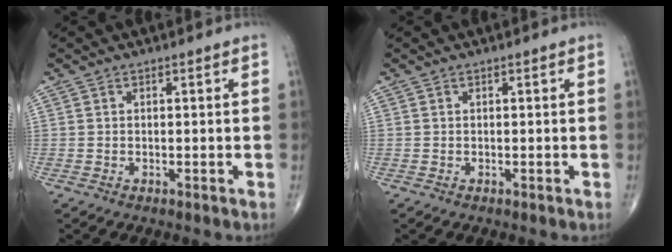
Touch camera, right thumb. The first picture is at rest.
{"total": 0.0}